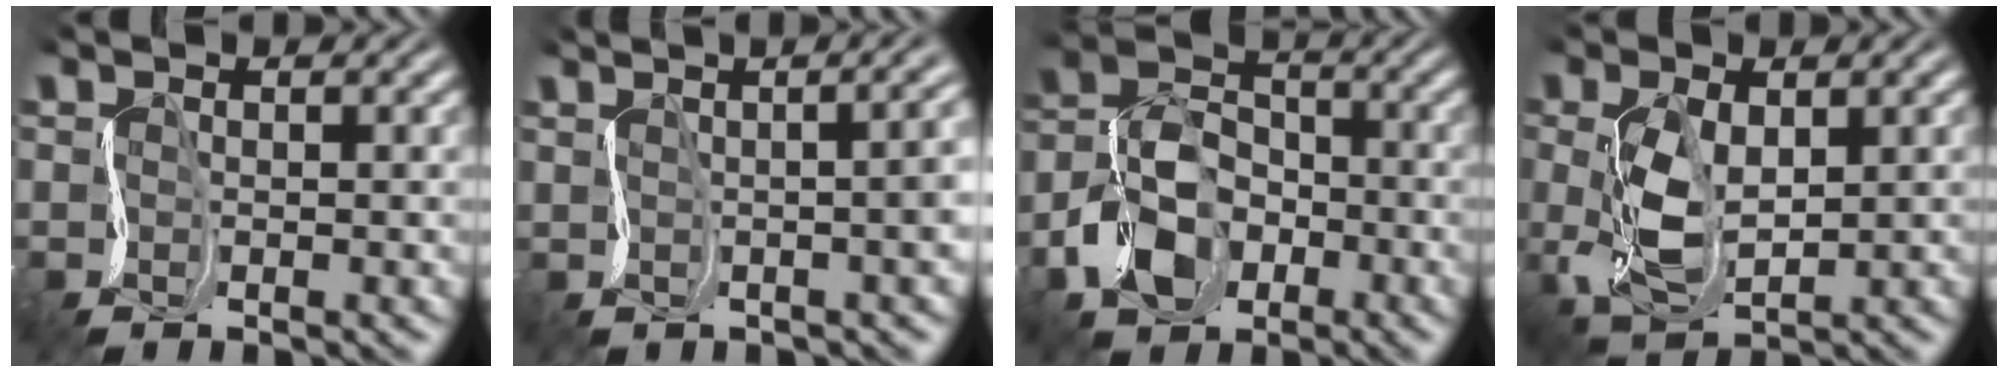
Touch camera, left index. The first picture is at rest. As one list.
[{"total": 8.7, "force": [1.3, 4.3, 7.5], "torque": [-0.032, 0.041, -0.001]}, {"total": 5.2, "force": [-2.6, 3.9, 2.3], "torque": [-0.062, 0.015, -0.062]}, {"total": 3.3, "force": [0.9, 1.8, 2.6], "torque": [-0.086, 0.007, 0.019]}]